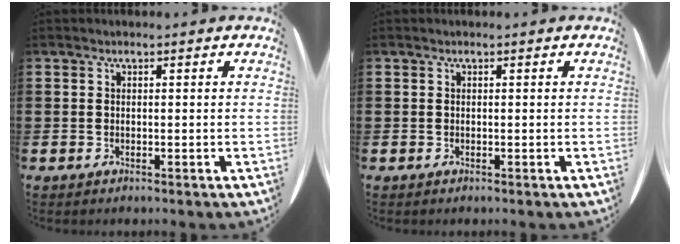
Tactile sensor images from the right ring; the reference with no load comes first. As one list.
[{"total": 0.0}]